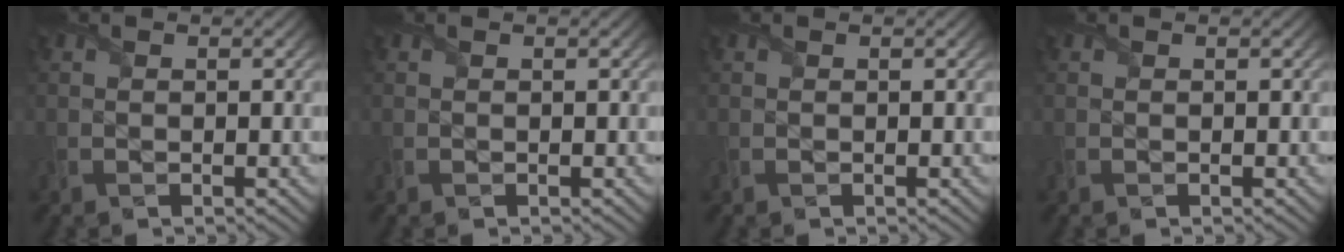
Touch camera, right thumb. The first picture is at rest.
{"total": 0.0}
{"total": 0.0}
{"total": 0.0}